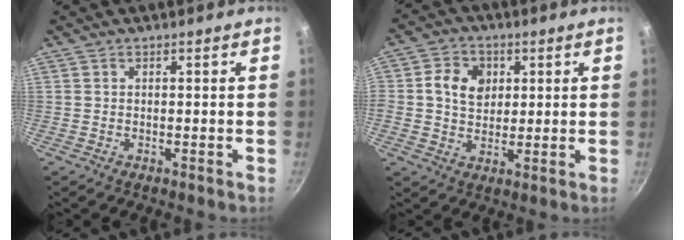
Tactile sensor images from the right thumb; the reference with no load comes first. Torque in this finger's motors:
{"motor_torque": [-0.62, 1.00, 0.22, -0.10, 0.23]}